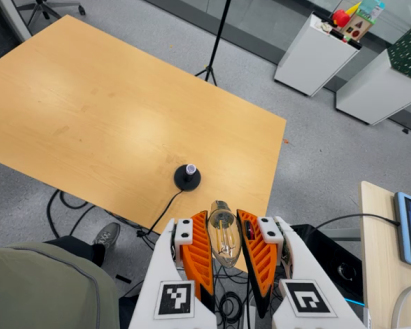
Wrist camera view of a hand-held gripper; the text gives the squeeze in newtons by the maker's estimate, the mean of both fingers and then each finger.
{"total": 19.5, "left": 21.2, "right": 17.8}